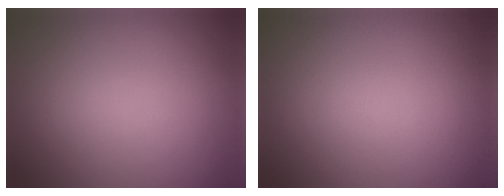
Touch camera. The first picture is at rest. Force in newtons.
{"total": 0.0}